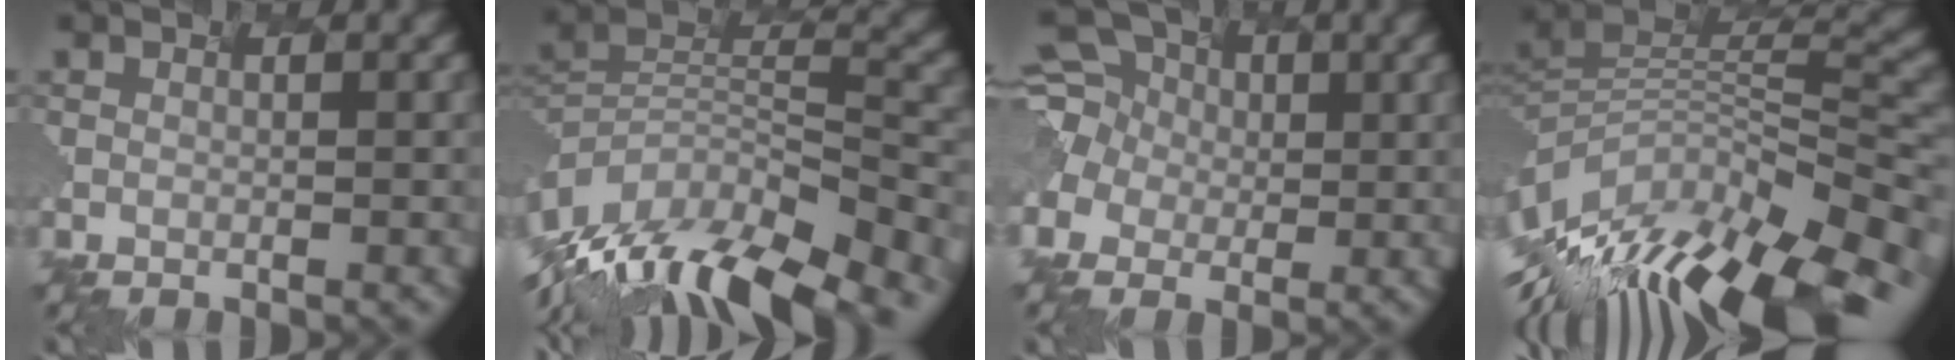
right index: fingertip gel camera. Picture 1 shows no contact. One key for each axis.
{"total": 12.9, "fx": -10.2, "fy": 4.4, "fz": 6.6, "tx": -0.194, "ty": 0.005, "tz": -0.155}
{"total": 6.2, "fx": -0.4, "fy": 5.8, "fz": 2.2, "tx": -0.102, "ty": 0.018, "tz": -0.031}
{"total": 12.7, "fx": -8.3, "fy": 4.5, "fz": 8.4, "tx": -0.195, "ty": 0.002, "tz": -0.115}